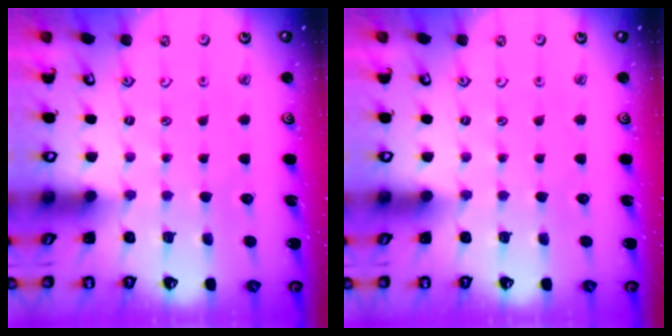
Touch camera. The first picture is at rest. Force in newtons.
{"total": 0.0}